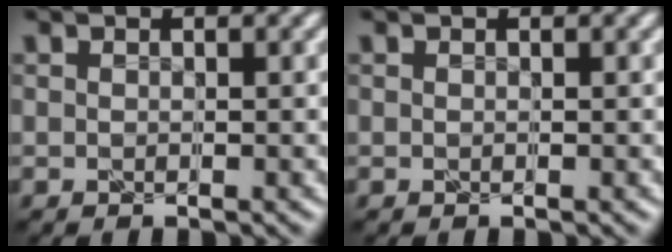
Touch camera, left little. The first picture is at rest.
{"total": 0.0}